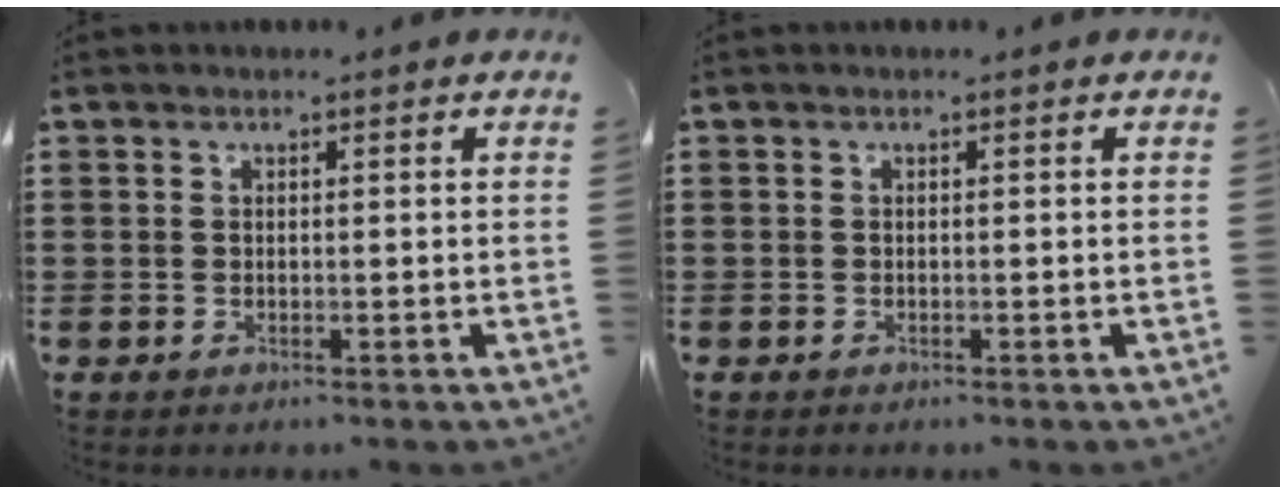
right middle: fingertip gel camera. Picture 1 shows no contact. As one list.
[{"total": 0.0}]